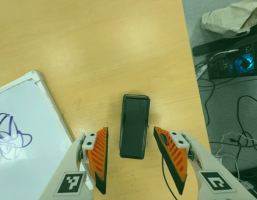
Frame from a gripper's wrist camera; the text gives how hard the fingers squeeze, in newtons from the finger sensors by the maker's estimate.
{"total": 0.0}